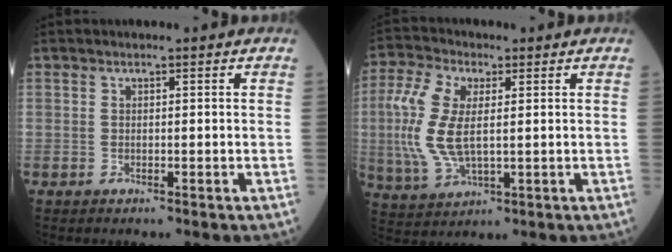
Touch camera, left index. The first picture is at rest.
{"total": 9.9, "force": [0.7, 4.1, 9.0], "torque": [-0.230, 0.003, 0.018]}